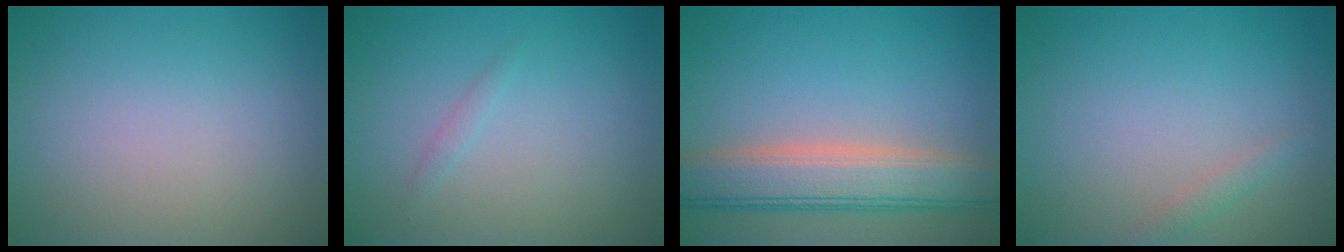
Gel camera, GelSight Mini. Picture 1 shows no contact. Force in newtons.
{"total": 0.7, "press": 0.7, "slide": 0.0}
{"total": 6.4, "press": 6.4, "slide": 0.8}
{"total": 1.0, "press": 1.0, "slide": 0.0}